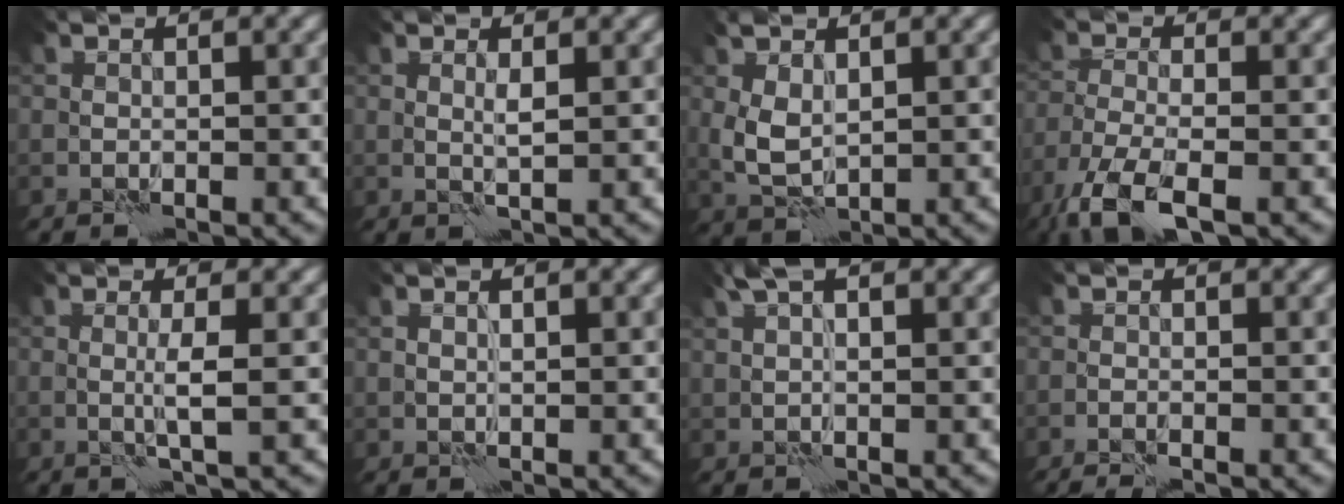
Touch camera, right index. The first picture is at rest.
{"total": 1.0, "force": [0.7, -0.3, 0.6], "torque": [-0.012, -0.002, 0.011]}
{"total": 3.0, "force": [1.0, 1.6, 2.3], "torque": [-0.057, 0.001, 0.026]}
{"total": 6.5, "force": [-4.3, 1.8, 4.5], "torque": [-0.097, -0.017, -0.091]}
{"total": 1.8, "force": [0.4, -0.2, 1.8], "torque": [-0.035, -0.006, 0.005]}
{"total": 0.6, "force": [0.5, 0.0, 0.2], "torque": [-0.002, -0.002, 0.010]}
{"total": 2.2, "force": [1.5, 0.3, 1.5], "torque": [-0.029, 0.004, 0.026]}
{"total": 1.8, "force": [-1.4, 0.1, 1.1], "torque": [-0.026, -0.004, -0.024]}